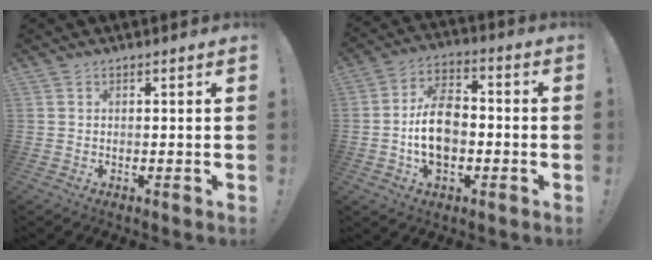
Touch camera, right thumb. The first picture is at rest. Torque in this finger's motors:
{"motor_torque": [1.78, 1.66, 0.50, -0.47, 0.05]}